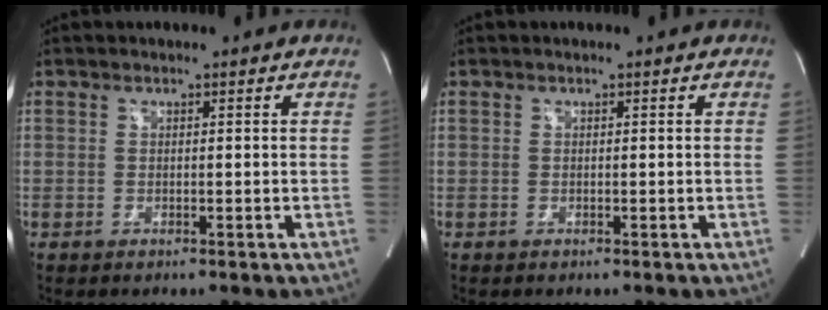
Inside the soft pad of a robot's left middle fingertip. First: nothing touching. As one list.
[{"total": 0.0}]